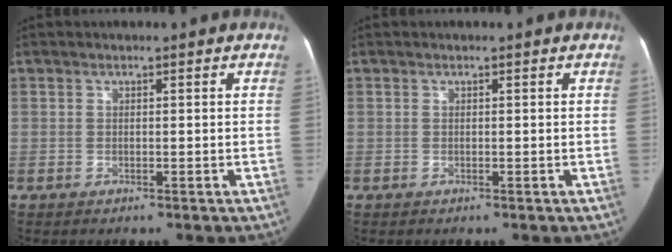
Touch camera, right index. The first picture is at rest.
{"total": 0.0}